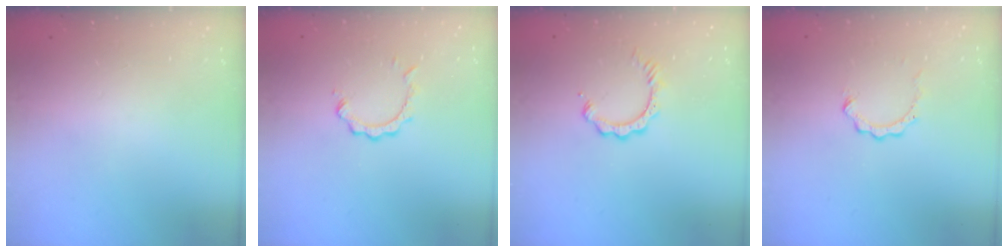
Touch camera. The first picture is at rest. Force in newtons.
{"total": 3.8, "press": 3.7, "slide": 0.4}
{"total": 3.9, "press": 3.9, "slide": 0.3}
{"total": 2.7, "press": 2.7, "slide": 0.3}